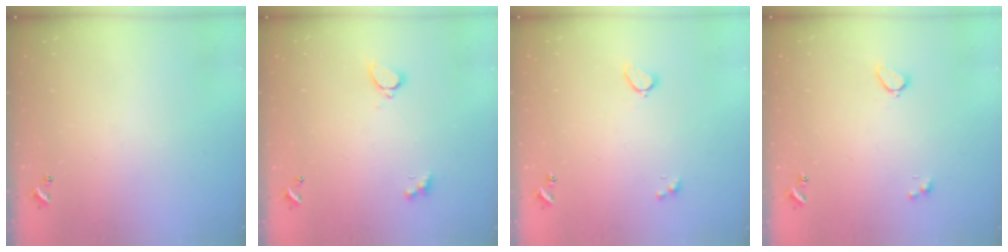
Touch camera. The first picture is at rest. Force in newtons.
{"total": 2.1, "press": 1.8, "slide": 1.0}
{"total": 1.9, "press": 1.9, "slide": 0.6}
{"total": 1.9, "press": 1.9, "slide": 0.6}